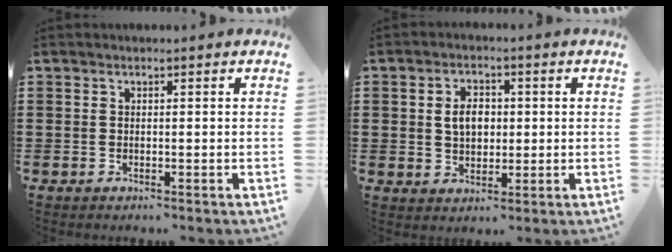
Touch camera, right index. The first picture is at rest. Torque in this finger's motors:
{"motor_torque": [0.16, -0.06, 0.17, 0.09]}